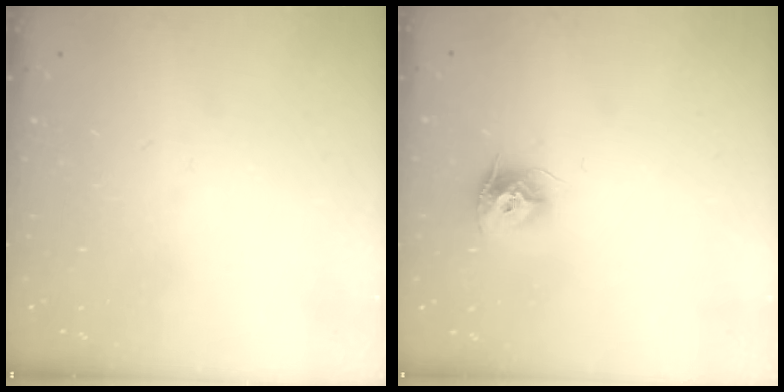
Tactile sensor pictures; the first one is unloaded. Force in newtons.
{"total": 9.1, "press": 9.1, "slide": 0.3}